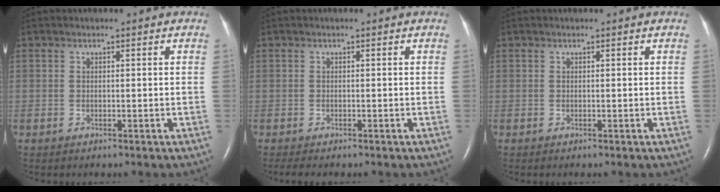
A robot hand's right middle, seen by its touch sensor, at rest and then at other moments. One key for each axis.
{"total": 2.2, "fx": -1.8, "fy": 0.6, "fz": 1.2, "tx": -0.022, "ty": -0.008, "tz": -0.022}
{"total": 0.0}